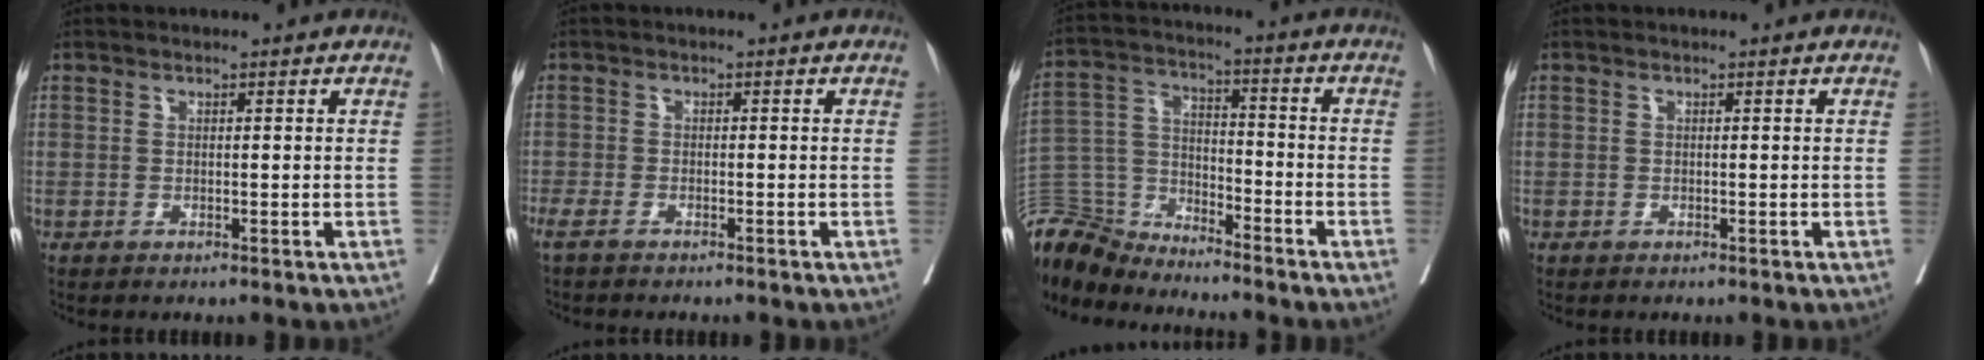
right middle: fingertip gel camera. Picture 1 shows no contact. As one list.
[{"total": 2.8, "force": [-2.3, 0.1, 1.6], "torque": [-0.028, -0.007, -0.037]}, {"total": 11.2, "force": [-11.1, 1.8, 0.4], "torque": [-0.012, 0.021, -0.219]}, {"total": 0.0}]